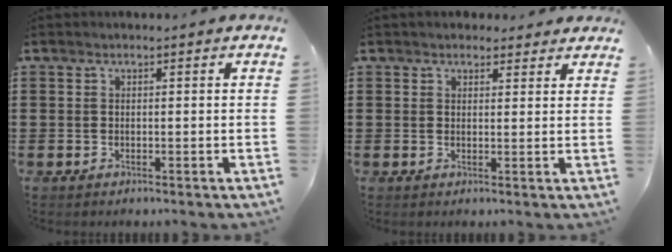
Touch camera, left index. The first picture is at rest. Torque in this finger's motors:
{"motor_torque": [1.53, -0.61, 0.12, 0.05]}